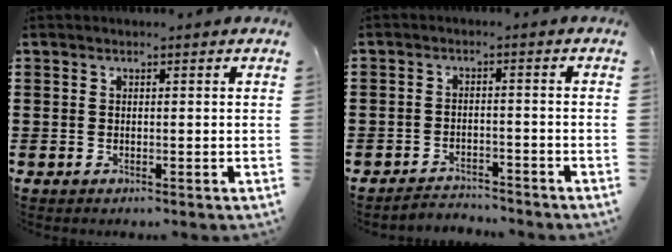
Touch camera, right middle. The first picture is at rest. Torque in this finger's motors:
{"motor_torque": [1.08, 0.18, 0.04, 0.01]}